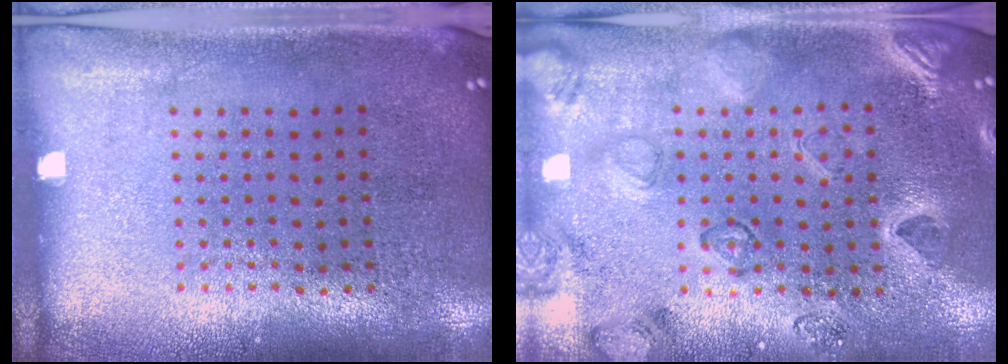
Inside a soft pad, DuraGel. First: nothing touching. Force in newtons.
{"total": 2.3, "press": 2.1, "slide": 1.0}